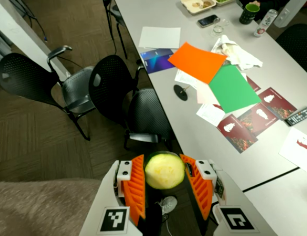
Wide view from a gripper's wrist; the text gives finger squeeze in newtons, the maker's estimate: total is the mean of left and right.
{"total": 12.0, "left": 12.8, "right": 11.3}